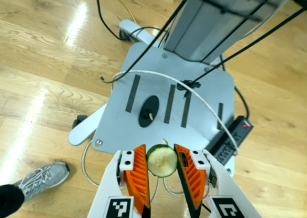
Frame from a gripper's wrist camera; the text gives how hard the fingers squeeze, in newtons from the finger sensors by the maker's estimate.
{"total": 8.0, "left": 7.9, "right": 8.0}